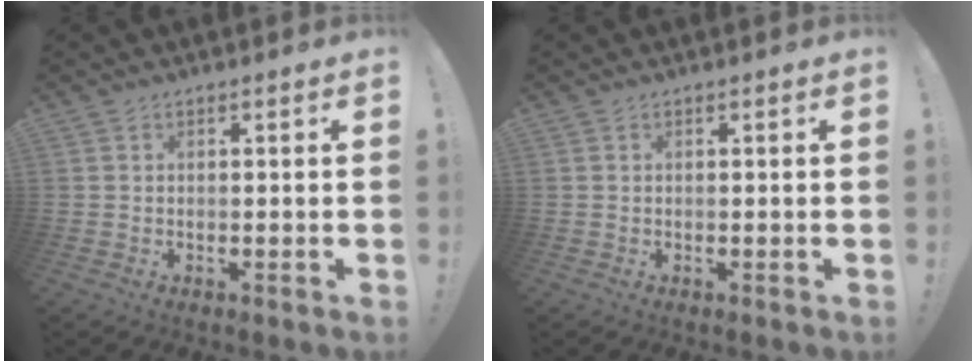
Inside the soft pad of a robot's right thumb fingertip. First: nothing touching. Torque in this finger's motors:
{"motor_torque": [0.00, 0.00, 0.00, 0.00, 0.00]}